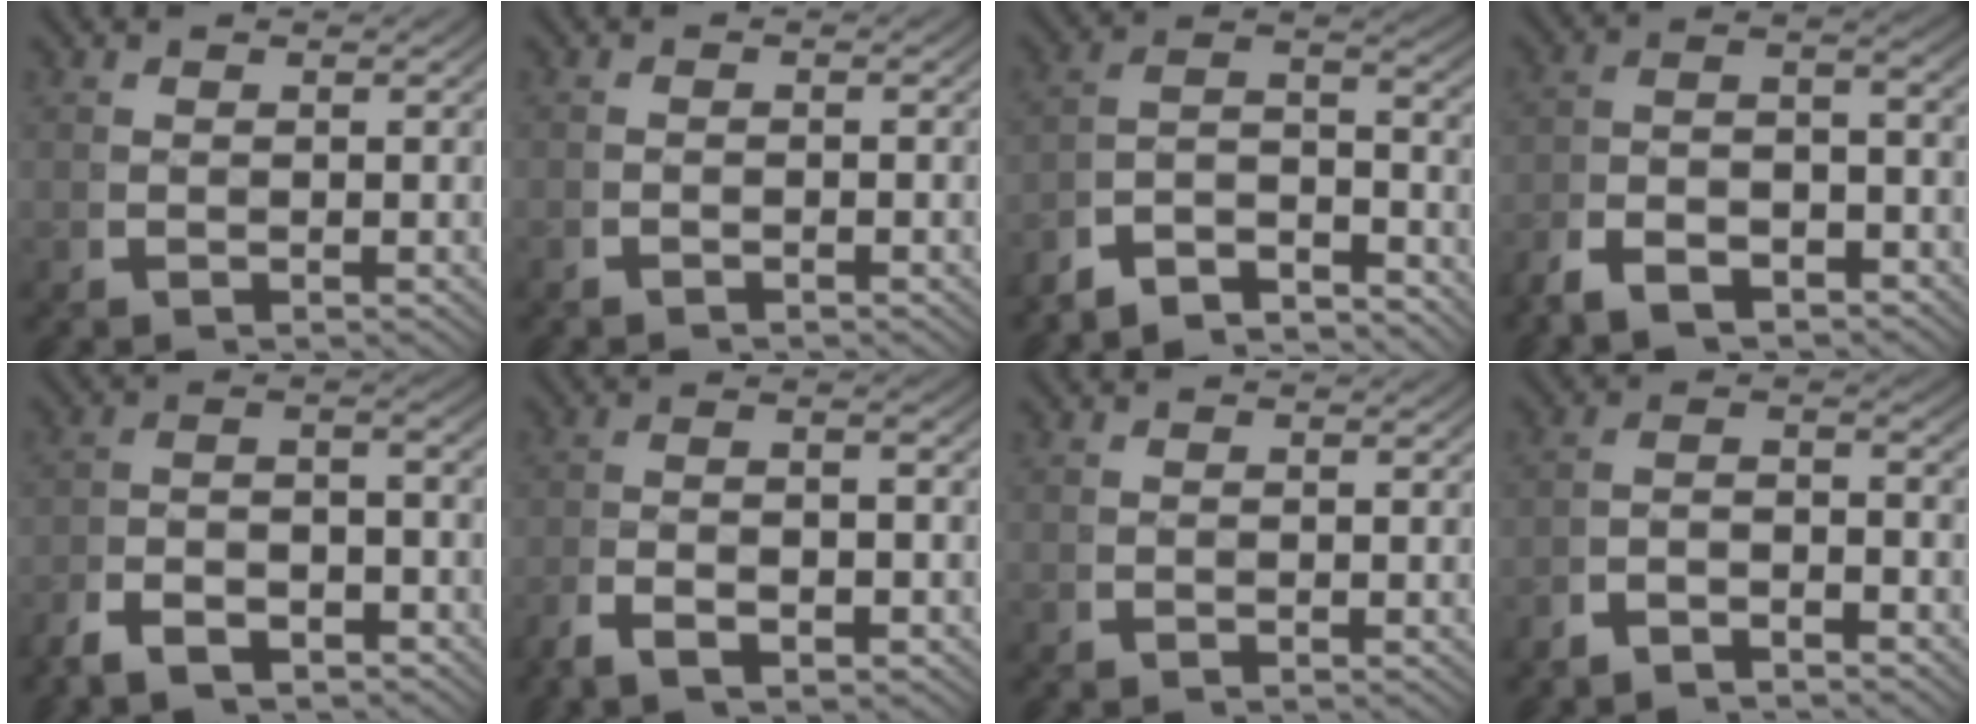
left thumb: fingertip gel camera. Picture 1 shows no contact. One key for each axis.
{"total": 0.7, "fx": -0.7, "fy": 0.0, "fz": 0.1, "tx": 0.002, "ty": 0.001, "tz": -0.017}
{"total": 8.8, "fx": -3.7, "fy": 5.6, "fz": 5.7, "tx": -0.111, "ty": -0.032, "tz": -0.065}
{"total": 4.8, "fx": -2.7, "fy": 2.3, "fz": 3.3, "tx": -0.055, "ty": -0.007, "tz": -0.047}
{"total": 4.4, "fx": -2.8, "fy": 1.9, "fz": 2.9, "tx": -0.049, "ty": -0.008, "tz": -0.048}
{"total": 4.2, "fx": -1.5, "fy": 1.3, "fz": 3.7, "tx": -0.073, "ty": 0.000, "tz": -0.028}
{"total": 0.0}
{"total": 3.0, "fx": -2.2, "fy": 1.2, "fz": 1.7, "tx": -0.029, "ty": -0.010, "tz": -0.043}